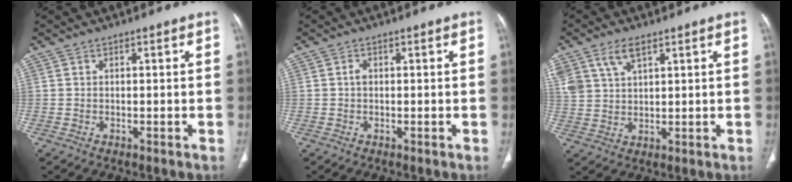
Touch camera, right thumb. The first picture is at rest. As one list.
[{"total": 0.9, "force": [0.0, 0.6, 0.7], "torque": [-0.009, 0.003, -0.004]}, {"total": 7.1, "force": [4.1, 3.8, 4.4], "torque": [-0.083, -0.007, 0.088]}]